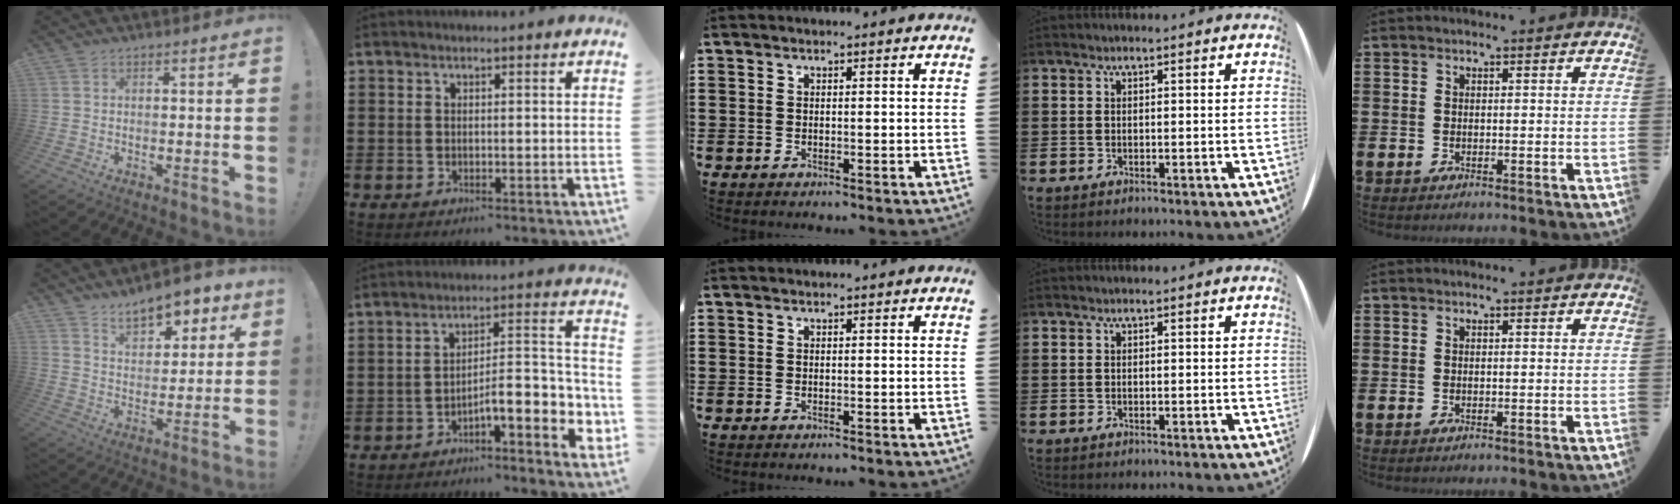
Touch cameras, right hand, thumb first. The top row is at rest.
{"thumb": {"total": 10.6, "force": [7.8, 5.3, 5.0], "torque": [-0.068, -0.052, 0.140]}, "index": {"total": 7.0, "force": [-3.5, 2.2, 5.6], "torque": [-0.081, -0.022, -0.070]}}